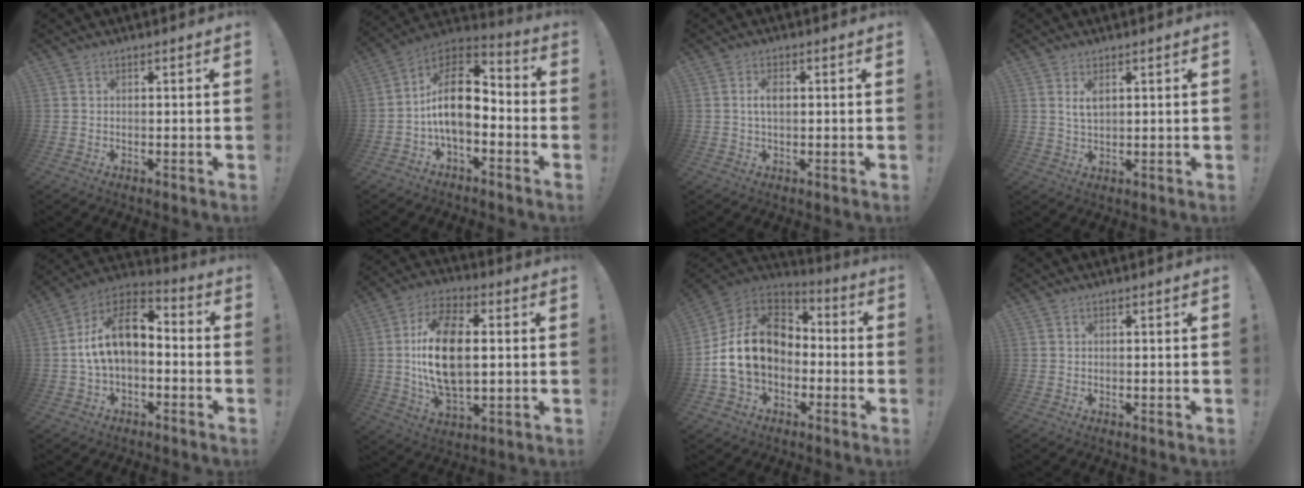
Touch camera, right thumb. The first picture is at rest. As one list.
[{"total": 15.5, "force": [-0.6, 8.5, 13.0], "torque": [-0.230, 0.011, -0.009]}, {"total": 3.0, "force": [0.3, 1.5, 2.6], "torque": [-0.044, 0.005, 0.001]}, {"total": 3.8, "force": [1.7, 1.8, 2.9], "torque": [-0.046, -0.007, 0.028]}, {"total": 14.5, "force": [1.3, 8.6, 11.6], "torque": [-0.196, 0.007, 0.026]}, {"total": 16.8, "force": [1.5, 9.4, 13.9], "torque": [-0.258, -0.001, 0.021]}, {"total": 19.1, "force": [0.9, 14.1, 12.8], "torque": [-0.214, 0.014, 0.027]}, {"total": 0.0}]